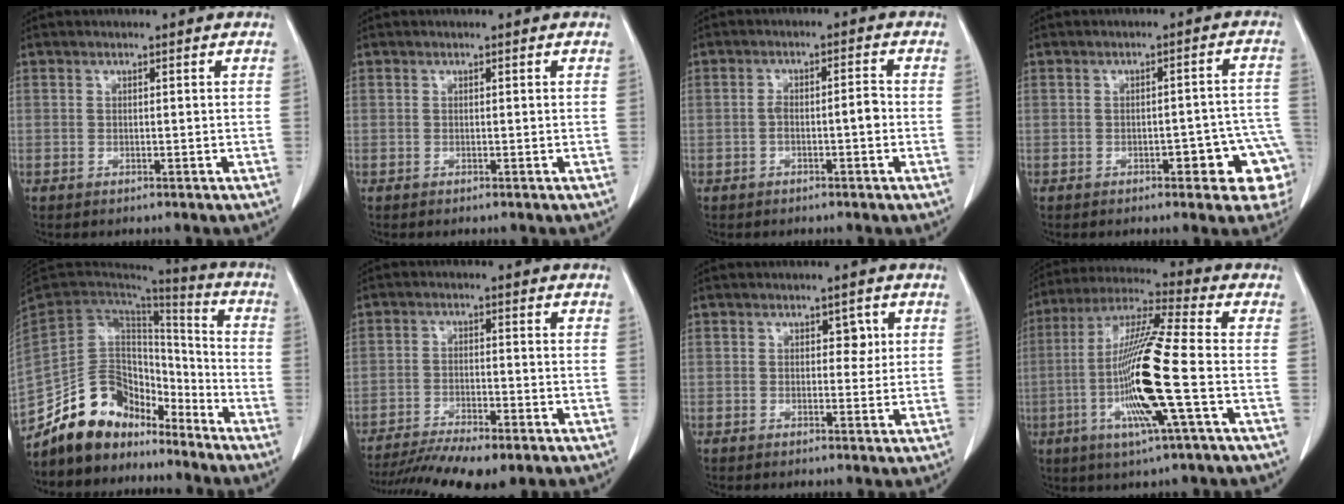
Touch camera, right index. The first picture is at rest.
{"total": 0.0}
{"total": 3.4, "force": [-1.0, 0.7, 3.1], "torque": [-0.051, 0.013, -0.014]}
{"total": 9.0, "force": [-3.6, 2.8, 7.7], "torque": [-0.058, 0.024, -0.041]}
{"total": 15.0, "force": [-12.1, 7.5, 4.9], "torque": [-0.083, 0.060, -0.216]}
{"total": 11.9, "force": [-9.5, 2.0, 6.9], "torque": [-0.112, -0.015, -0.151]}
{"total": 2.2, "force": [0.7, 1.4, 1.5], "torque": [-0.010, 0.004, 0.007]}
{"total": 16.2, "force": [-3.6, -0.1, 15.8], "torque": [-0.317, -0.011, -0.078]}